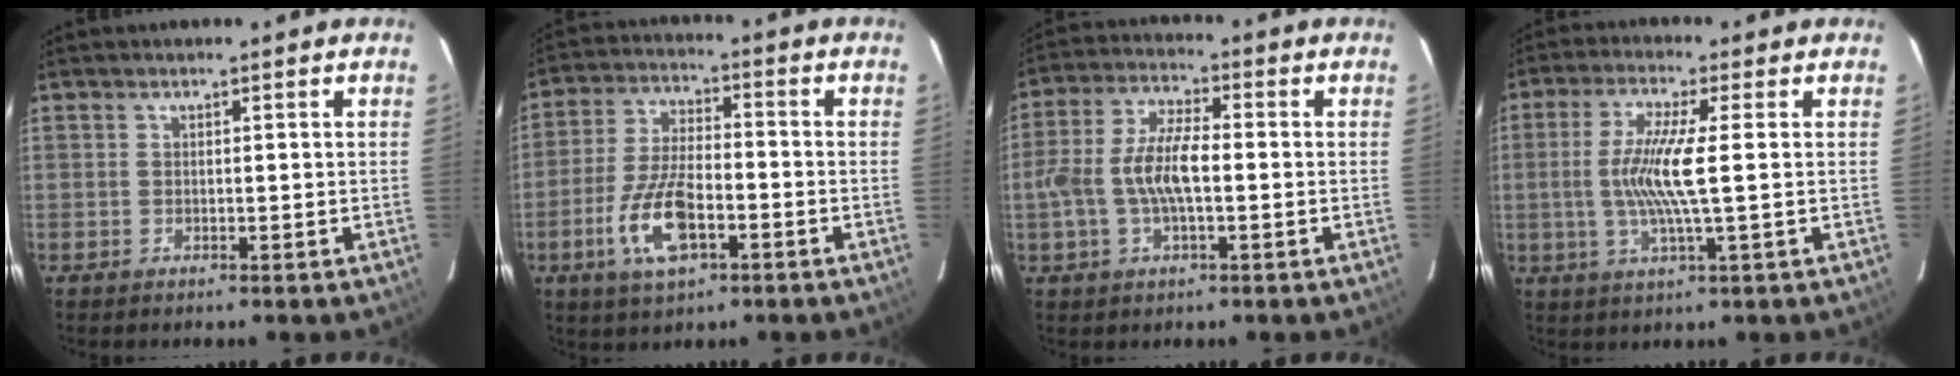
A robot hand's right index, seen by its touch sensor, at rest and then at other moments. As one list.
[{"total": 12.0, "force": [-4.8, 4.8, 9.9], "torque": [-0.210, -0.005, -0.086]}, {"total": 9.7, "force": [-1.5, 3.6, 8.9], "torque": [-0.183, 0.009, -0.028]}, {"total": 9.3, "force": [-0.2, 0.3, 9.3], "torque": [-0.184, -0.004, -0.005]}]